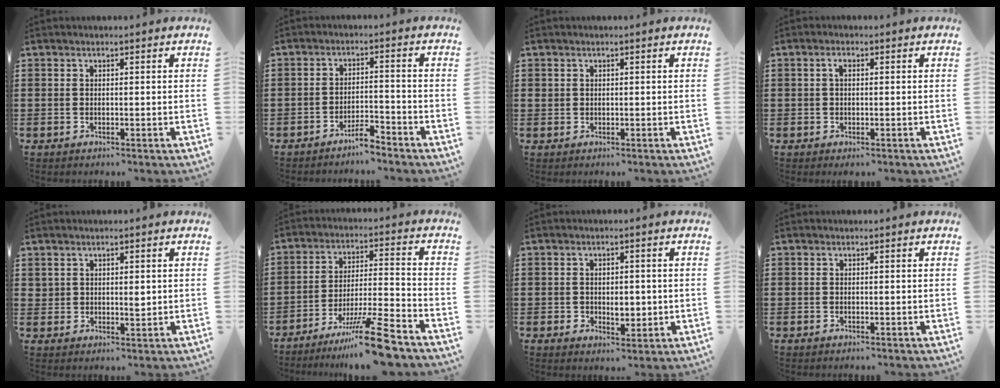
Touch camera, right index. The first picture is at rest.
{"total": 3.7, "force": [-3.4, 0.3, 1.4], "torque": [-0.026, 0.008, -0.067]}
{"total": 0.8, "force": [0.3, 0.7, 0.1], "torque": [-0.004, 0.003, 0.006]}
{"total": 1.3, "force": [0.2, 0.6, 1.1], "torque": [-0.023, 0.005, 0.002]}
{"total": 2.0, "force": [1.1, 1.3, 1.1], "torque": [-0.018, 0.003, 0.019]}
{"total": 11.8, "force": [-9.0, 0.2, 7.7], "torque": [-0.116, 0.021, -0.164]}
{"total": 3.0, "force": [-0.1, 2.2, 2.1], "torque": [-0.039, 0.004, -0.006]}
{"total": 0.0}